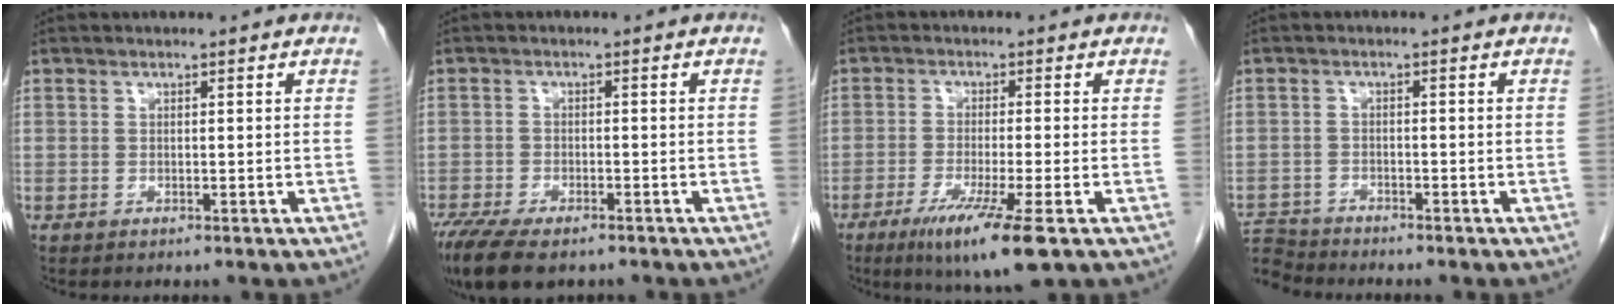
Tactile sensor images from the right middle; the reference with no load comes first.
{"total": 10.2, "force": [-7.5, 3.8, 5.7], "torque": [-0.102, -0.013, -0.118]}
{"total": 9.2, "force": [-5.0, -0.1, 7.7], "torque": [-0.138, -0.030, -0.083]}
{"total": 5.3, "force": [-5.2, 0.6, -0.6], "torque": [0.011, -0.004, -0.101]}